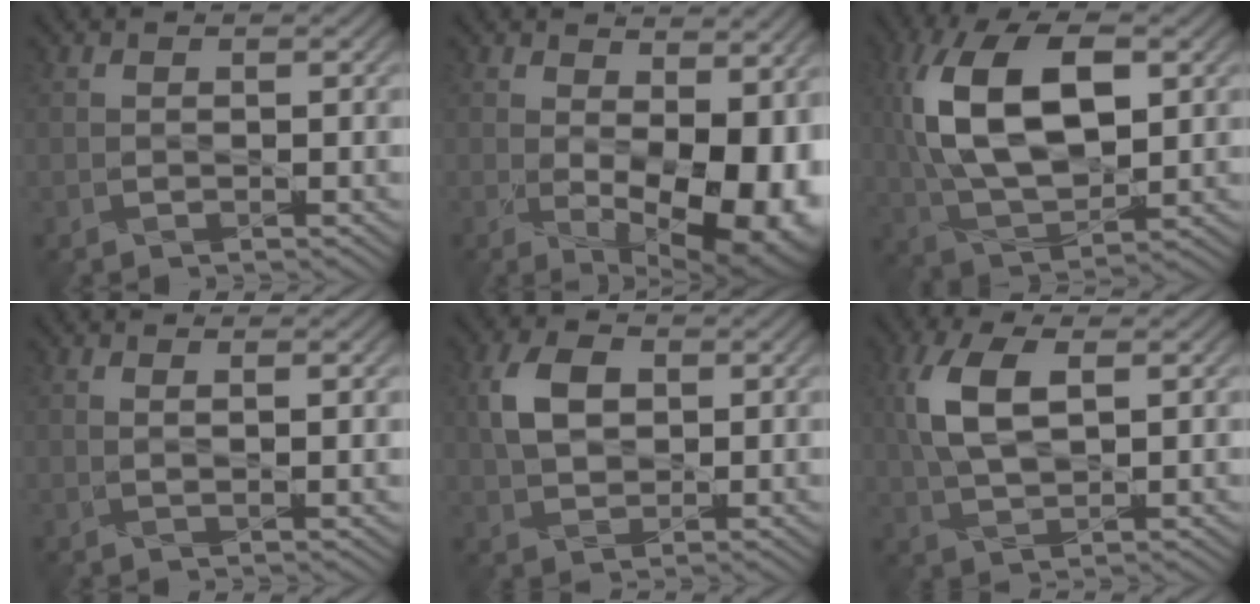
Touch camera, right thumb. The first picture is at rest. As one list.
[{"total": 14.4, "force": [-0.9, 7.3, 12.4], "torque": [-0.148, -0.023, 0.023]}, {"total": 14.3, "force": [2.7, 7.6, 11.8], "torque": [-0.258, 0.009, 0.048]}, {"total": 1.0, "force": [0.6, 0.0, 0.8], "torque": [-0.014, 0.001, 0.010]}, {"total": 6.0, "force": [1.5, 4.0, 4.2], "torque": [-0.091, 0.009, 0.023]}, {"total": 7.6, "force": [1.9, 3.6, 6.4], "torque": [-0.152, 0.011, 0.034]}]